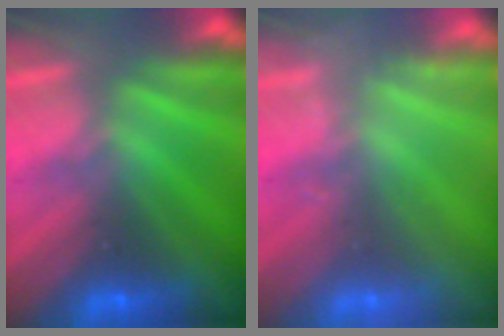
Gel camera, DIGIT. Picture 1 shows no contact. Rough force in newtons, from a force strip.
{"total": 2.3}